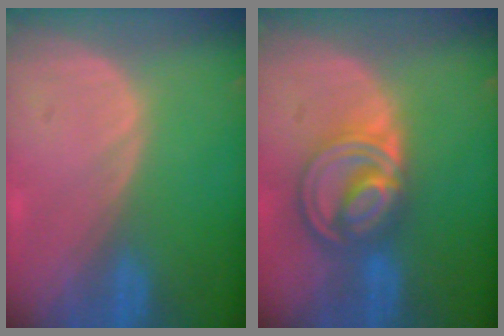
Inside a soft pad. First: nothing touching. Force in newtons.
{"total": 8.7, "press": 7.4, "slide": 4.6}